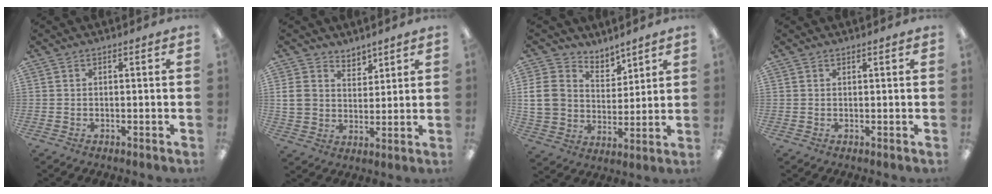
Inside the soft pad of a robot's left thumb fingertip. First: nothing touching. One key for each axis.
{"total": 7.4, "fx": 4.1, "fy": 6.0, "fz": 1.8, "tx": -0.042, "ty": -0.018, "tz": 0.081}
{"total": 10.8, "fx": 5.3, "fy": 8.7, "fz": 3.7, "tx": -0.082, "ty": -0.031, "tz": 0.107}
{"total": 0.5, "fx": 0.5, "fy": 0.1, "fz": 0.2, "tx": -0.005, "ty": 0.001, "tz": 0.008}